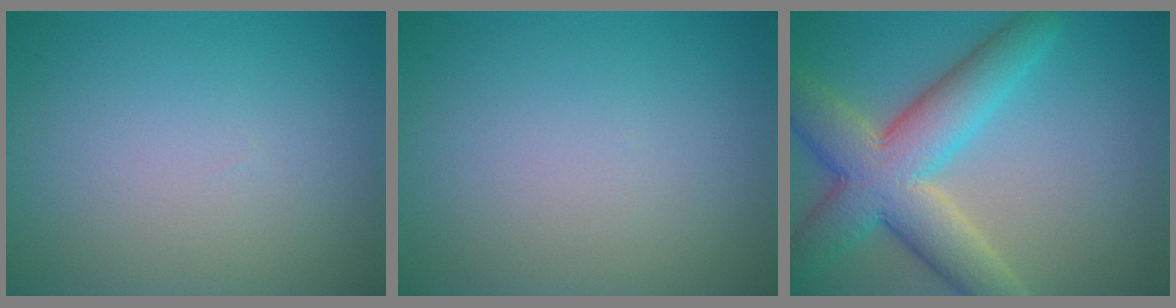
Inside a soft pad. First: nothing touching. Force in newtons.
{"total": 0.0}
{"total": 8.7, "press": 8.7, "slide": 0.4}